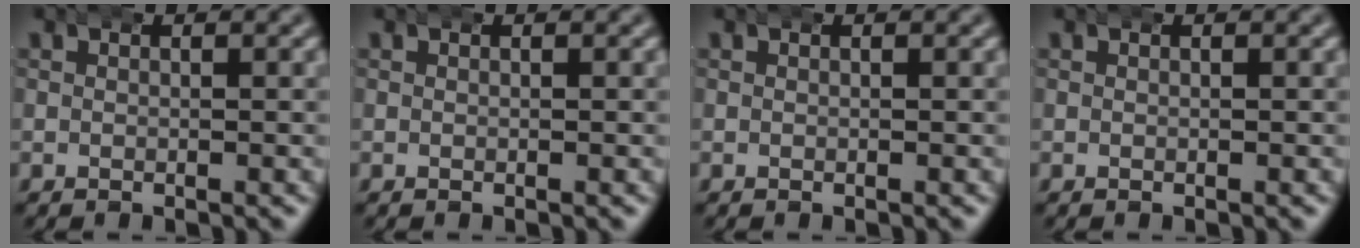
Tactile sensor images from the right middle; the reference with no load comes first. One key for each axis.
{"total": 0.0}
{"total": 0.0}
{"total": 0.0}